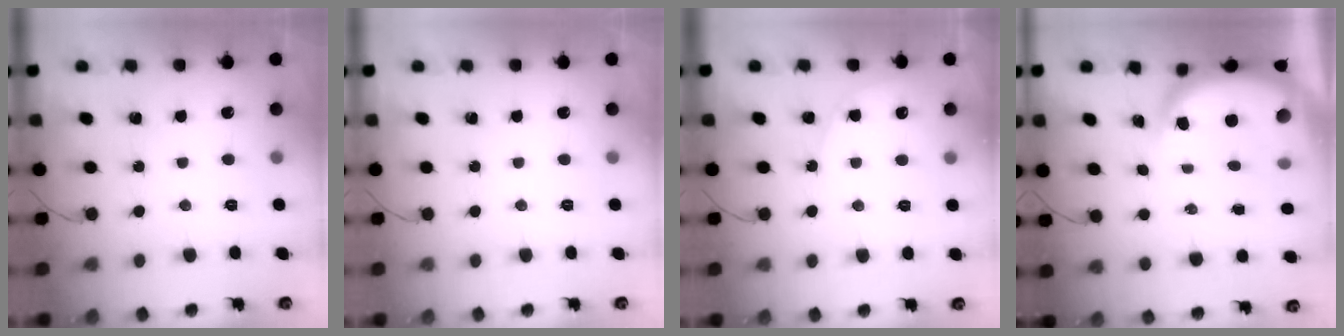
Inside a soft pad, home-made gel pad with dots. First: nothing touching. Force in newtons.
{"total": 0.0}
{"total": 4.2, "press": 4.2, "slide": 0.5}
{"total": 5.7, "press": 5.6, "slide": 0.8}